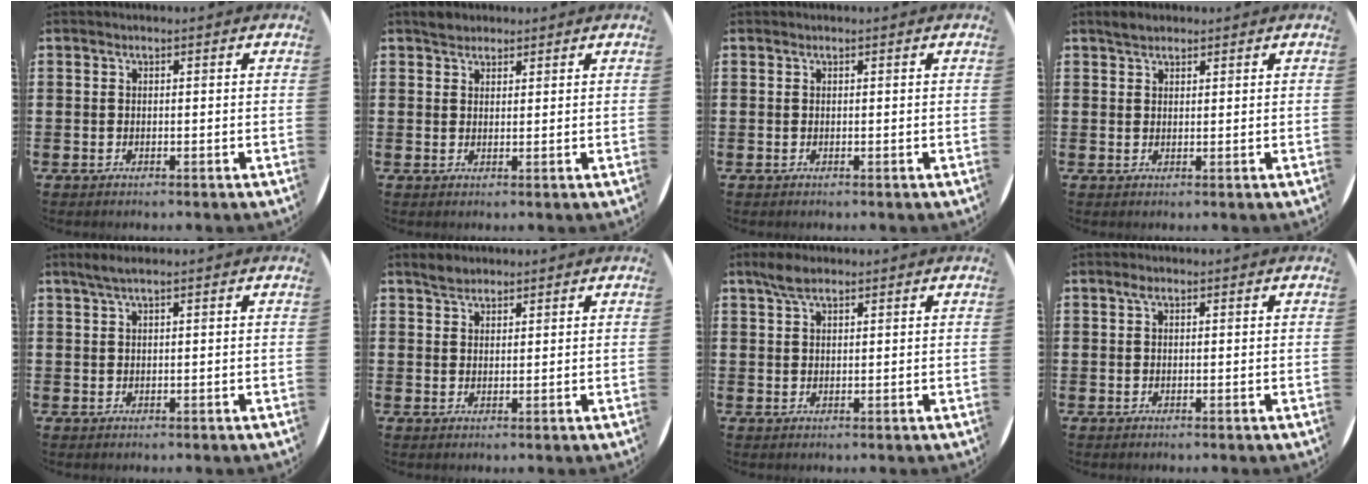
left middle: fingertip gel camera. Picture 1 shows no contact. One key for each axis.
{"total": 1.9, "fx": 1.7, "fy": 0.7, "fz": 0.0, "tx": 0.005, "ty": 0.002, "tz": 0.033}
{"total": 0.0}
{"total": 1.8, "fx": 1.6, "fy": 0.7, "fz": 0.4, "tx": -0.002, "ty": 0.002, "tz": 0.030}
{"total": 1.7, "fx": 1.0, "fy": 0.0, "fz": 1.3, "tx": -0.025, "ty": 0.003, "tz": 0.018}
{"total": 2.1, "fx": 1.9, "fy": 0.8, "fz": 0.4, "tx": -0.003, "ty": 0.001, "tz": 0.036}
{"total": 3.1, "fx": 2.2, "fy": 1.2, "fz": 1.8, "tx": -0.032, "ty": 0.003, "tz": 0.038}
{"total": 1.1, "fx": 0.5, "fy": 0.6, "fz": 0.8, "tx": -0.018, "ty": 0.006, "tz": 0.008}